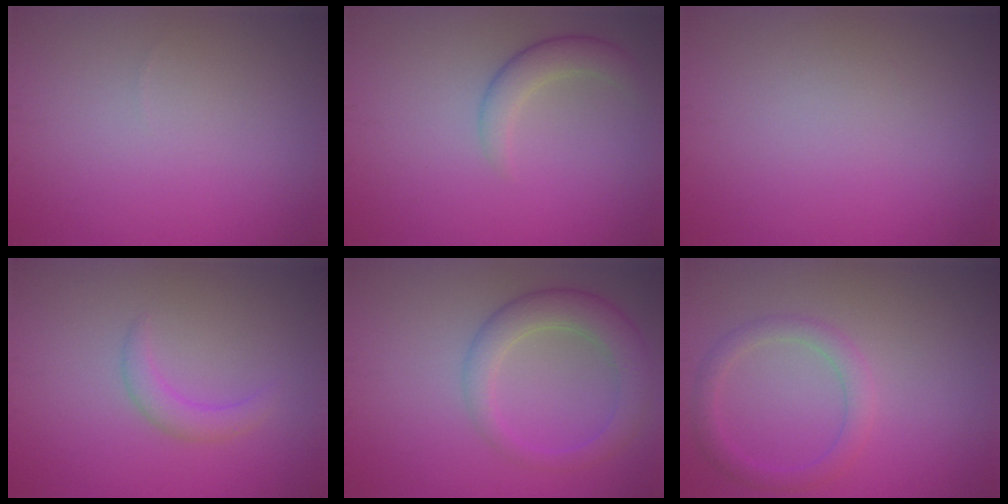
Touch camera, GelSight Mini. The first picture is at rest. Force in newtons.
{"total": 2.6, "press": 2.6, "slide": 0.1}
{"total": 0.0}
{"total": 1.9, "press": 1.8, "slide": 0.3}
{"total": 4.3, "press": 4.3, "slide": 0.2}
{"total": 2.4, "press": 2.4, "slide": 0.1}